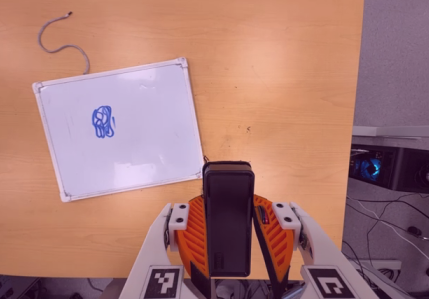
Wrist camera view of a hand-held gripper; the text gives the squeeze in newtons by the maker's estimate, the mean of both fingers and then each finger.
{"total": 5.7, "left": 4.7, "right": 6.7}